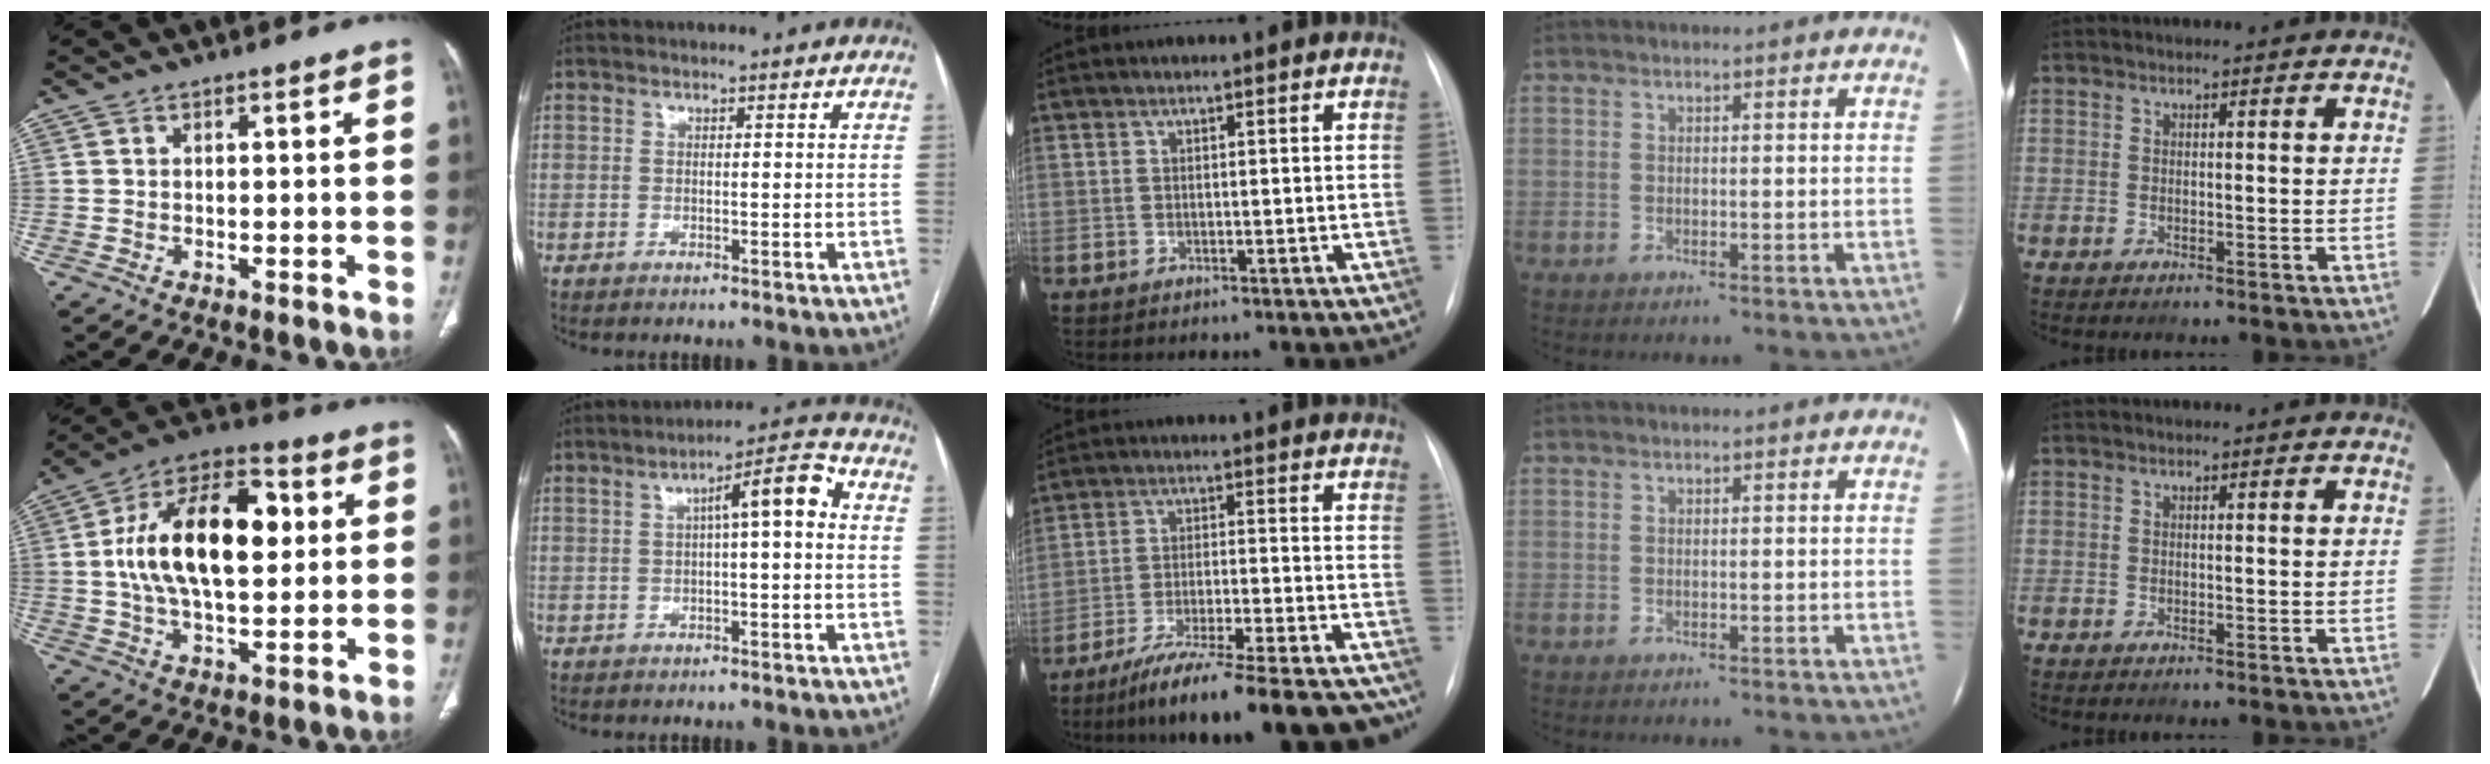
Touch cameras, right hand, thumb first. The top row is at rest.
{"thumb": {"total": 20.9, "force": [2.9, 10.9, 17.6], "torque": [-0.286, 0.019, 0.045]}, "index": {"total": 7.2, "force": [1.0, 1.1, 7.0], "torque": [-0.104, 0.029, 0.010]}, "middle": {"total": 19.2, "force": [-16.1, 2.0, 10.3], "torque": [-0.117, -0.008, -0.241]}}